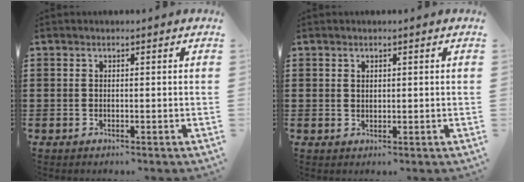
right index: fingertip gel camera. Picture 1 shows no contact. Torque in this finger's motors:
{"motor_torque": [-0.29, 0.55, 0.02, -0.01]}